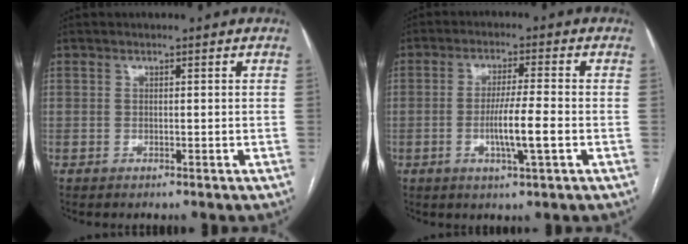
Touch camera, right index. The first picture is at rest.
{"total": 6.7, "force": [-1.7, -0.1, 6.4], "torque": [-0.118, -0.008, -0.031]}